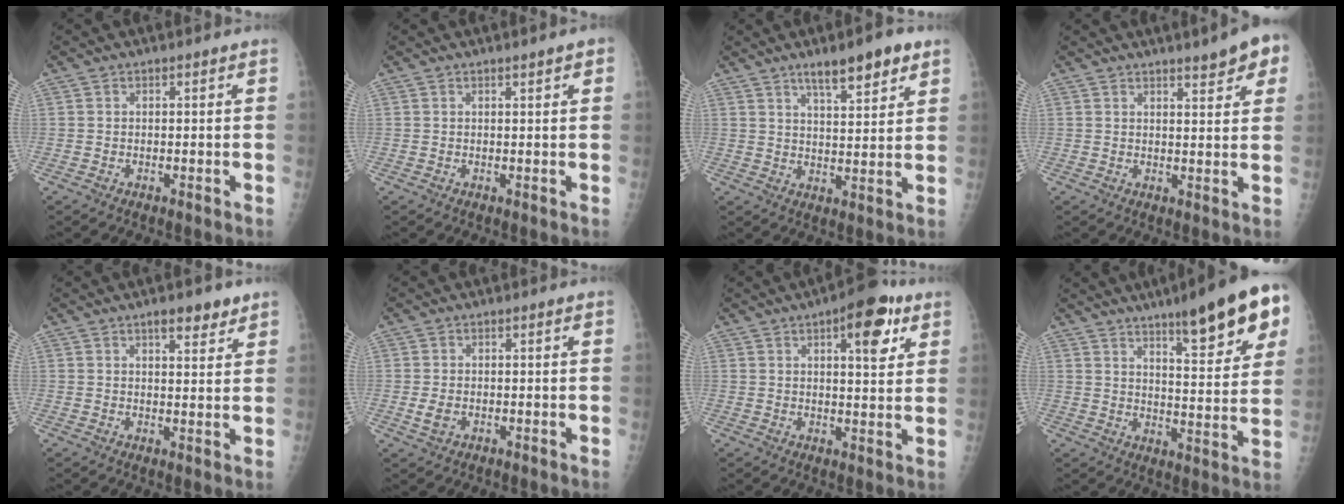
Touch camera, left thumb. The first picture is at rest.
{"total": 1.7, "force": [0.9, 0.3, 1.4], "torque": [-0.019, -0.001, 0.012]}
{"total": 9.4, "force": [6.1, 2.4, 6.7], "torque": [-0.089, -0.029, 0.097]}
{"total": 6.5, "force": [4.1, 1.5, 4.9], "torque": [-0.049, -0.014, 0.051]}
{"total": 5.2, "force": [3.5, 1.8, 3.4], "torque": [-0.033, -0.018, 0.049]}
{"total": 2.4, "force": [-0.5, 1.7, 1.7], "torque": [-0.034, -0.002, -0.007]}
{"total": 10.7, "force": [5.1, 4.0, 8.5], "torque": [-0.090, -0.015, 0.064]}
{"total": 18.8, "force": [10.6, 4.1, 14.9], "torque": [-0.174, -0.040, 0.152]}